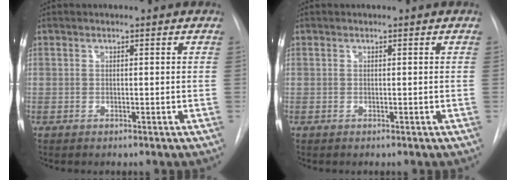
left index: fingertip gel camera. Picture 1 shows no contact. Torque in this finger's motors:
{"motor_torque": [-0.04, 0.05, 0.00, 0.00]}